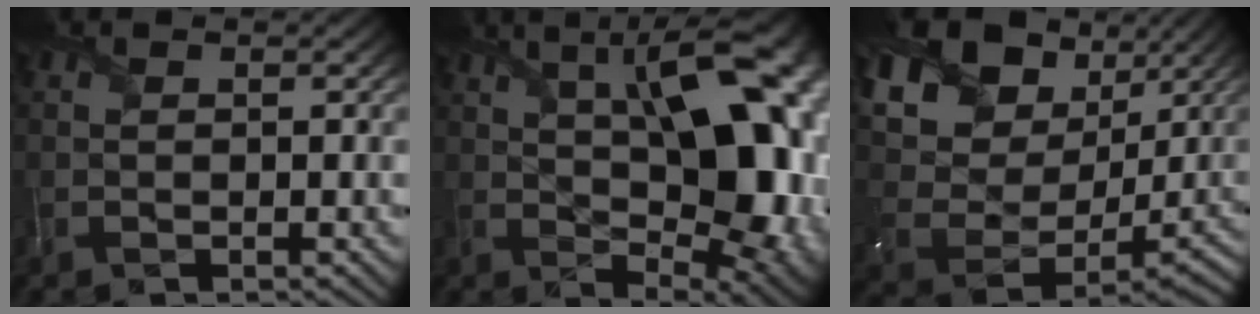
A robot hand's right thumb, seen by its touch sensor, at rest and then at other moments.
{"total": 18.1, "force": [3.3, 8.2, 15.8], "torque": [-0.208, 0.036, 0.036]}
{"total": 18.3, "force": [9.3, 12.4, 9.8], "torque": [-0.236, 0.042, 0.178]}